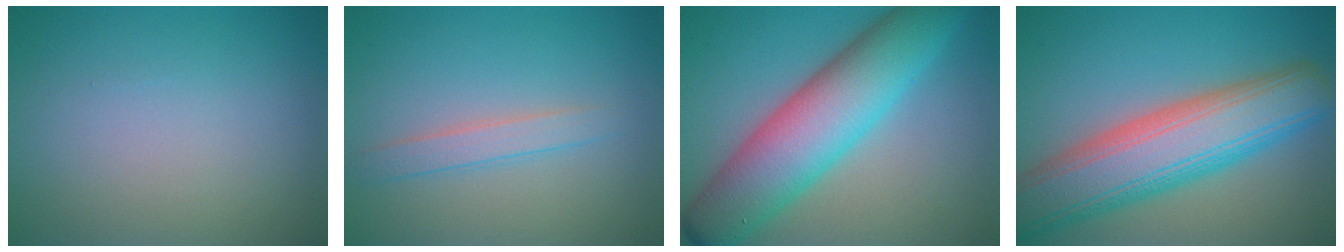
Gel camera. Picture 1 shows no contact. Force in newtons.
{"total": 1.9, "press": 1.9, "slide": 0.1}
{"total": 10.2, "press": 10.2, "slide": 0.1}
{"total": 10.5, "press": 10.5, "slide": 0.4}